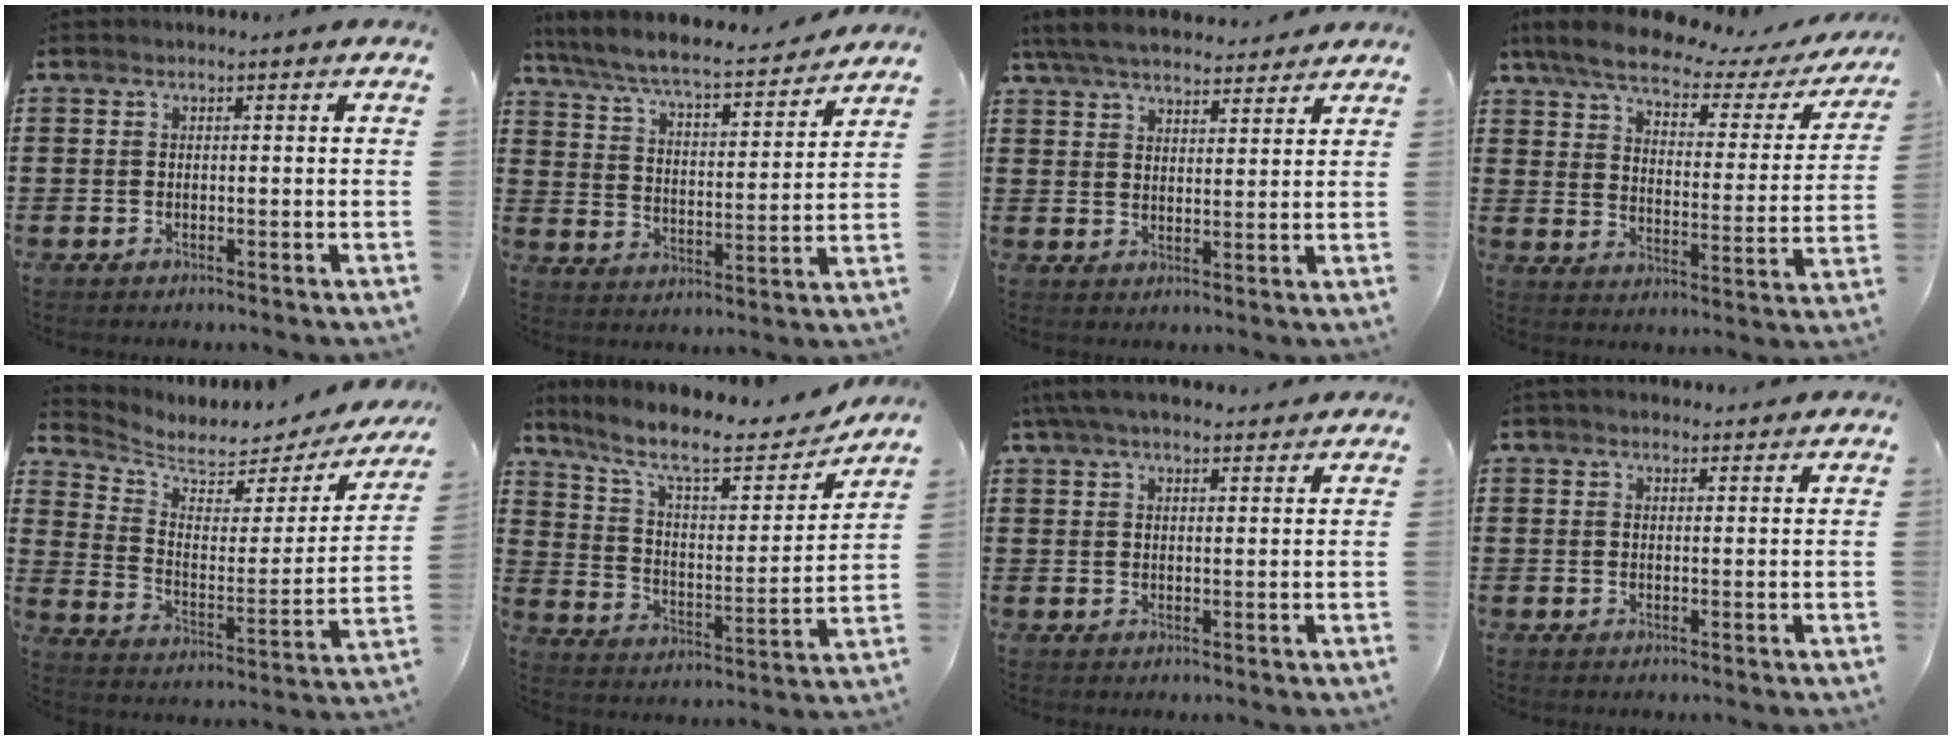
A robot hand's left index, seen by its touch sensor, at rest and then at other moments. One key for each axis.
{"total": 6.2, "fx": 5.7, "fy": 0.5, "fz": 2.4, "tx": -0.072, "ty": -0.041, "tz": 0.094}
{"total": 5.8, "fx": 5.4, "fy": 1.2, "fz": 1.8, "tx": -0.053, "ty": -0.016, "tz": 0.101}
{"total": 6.1, "fx": 5.0, "fy": 1.6, "fz": 3.1, "tx": -0.084, "ty": -0.025, "tz": 0.083}
{"total": 4.0, "fx": 3.4, "fy": 1.8, "fz": 1.0, "tx": -0.048, "ty": -0.038, "tz": 0.057}
{"total": 10.2, "fx": 8.0, "fy": 2.5, "fz": 5.9, "tx": -0.139, "ty": -0.044, "tz": 0.134}
{"total": 4.3, "fx": 3.7, "fy": 1.0, "fz": 2.0, "tx": -0.048, "ty": -0.003, "tz": 0.070}
{"total": 1.2, "fx": 1.1, "fy": 0.5, "fz": 0.2, "tx": -0.005, "ty": 0.004, "tz": 0.022}